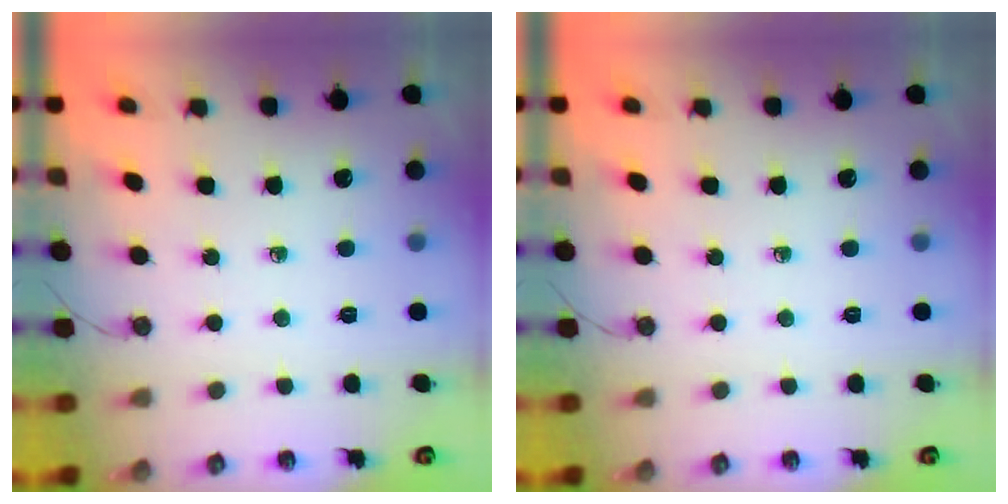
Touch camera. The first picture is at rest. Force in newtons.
{"total": 0.0}